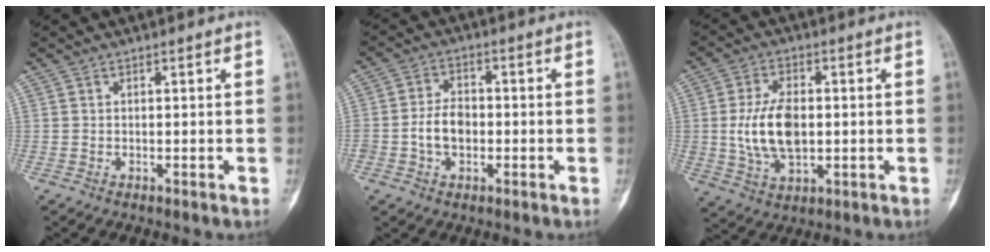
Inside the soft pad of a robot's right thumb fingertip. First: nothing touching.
{"total": 6.1, "force": [-1.2, 4.3, 4.1], "torque": [-0.063, 0.019, -0.024]}
{"total": 11.0, "force": [0.1, 6.4, 9.0], "torque": [-0.168, 0.000, 0.009]}